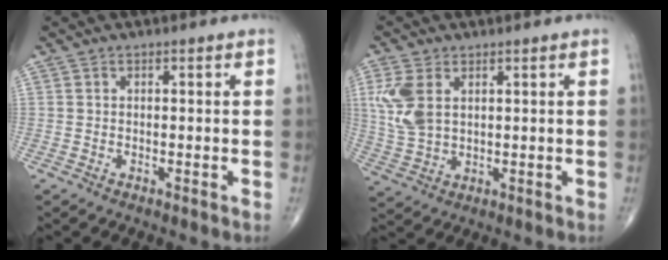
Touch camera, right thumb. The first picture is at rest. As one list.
[{"total": 8.0, "force": [2.4, 4.9, 5.9], "torque": [-0.138, -0.002, 0.058]}]